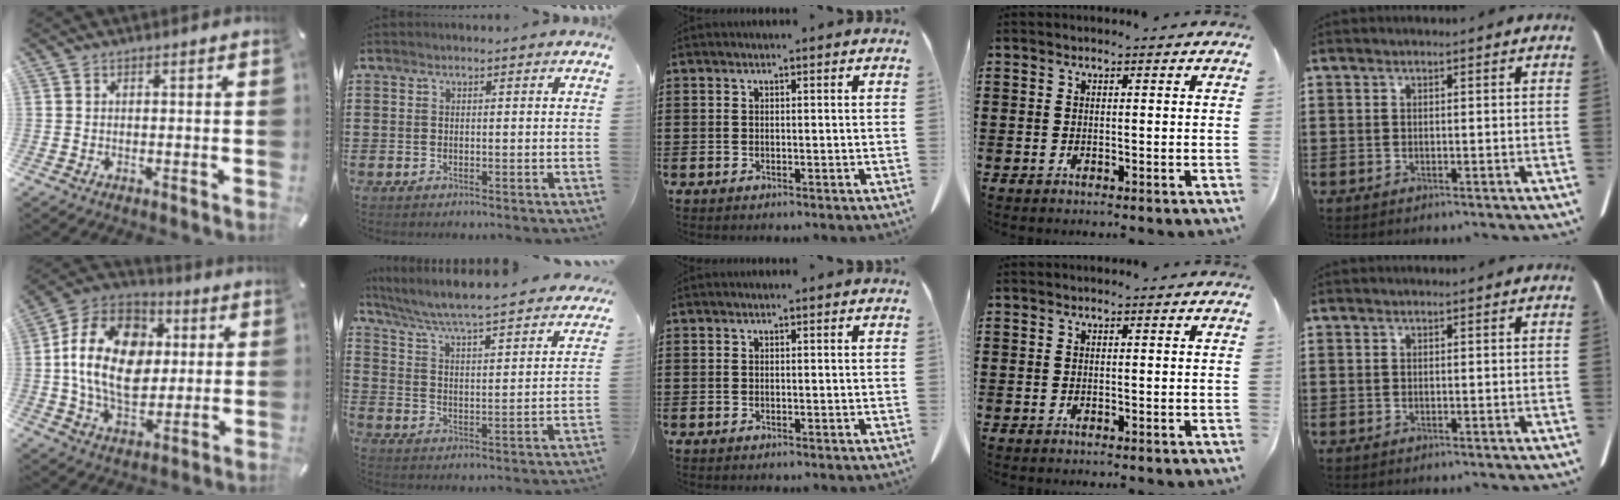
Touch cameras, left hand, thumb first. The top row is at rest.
{"thumb": {"total": 20.2, "force": [1.5, 15.1, 13.4], "torque": [-0.264, 0.014, 0.027]}, "index": {"total": 4.7, "force": [4.3, -0.5, 1.7], "torque": [-0.057, -0.045, 0.061]}}